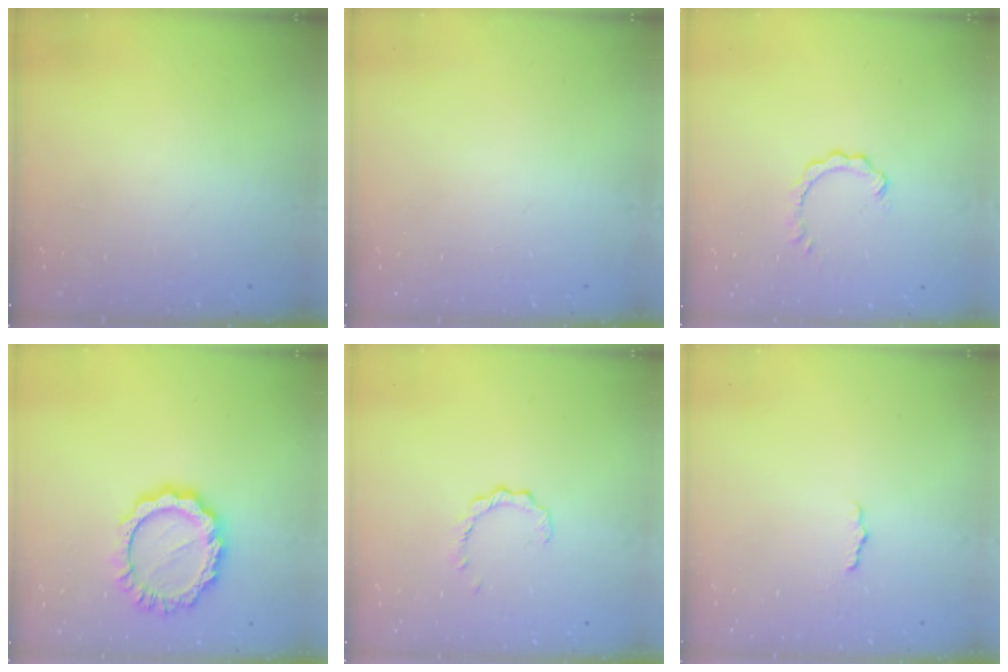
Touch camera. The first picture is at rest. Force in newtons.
{"total": 0.0}
{"total": 1.1, "press": 1.1, "slide": 0.1}
{"total": 11.7, "press": 11.7, "slide": 1.0}
{"total": 2.4, "press": 2.4, "slide": 0.4}
{"total": 2.9, "press": 2.9, "slide": 0.3}